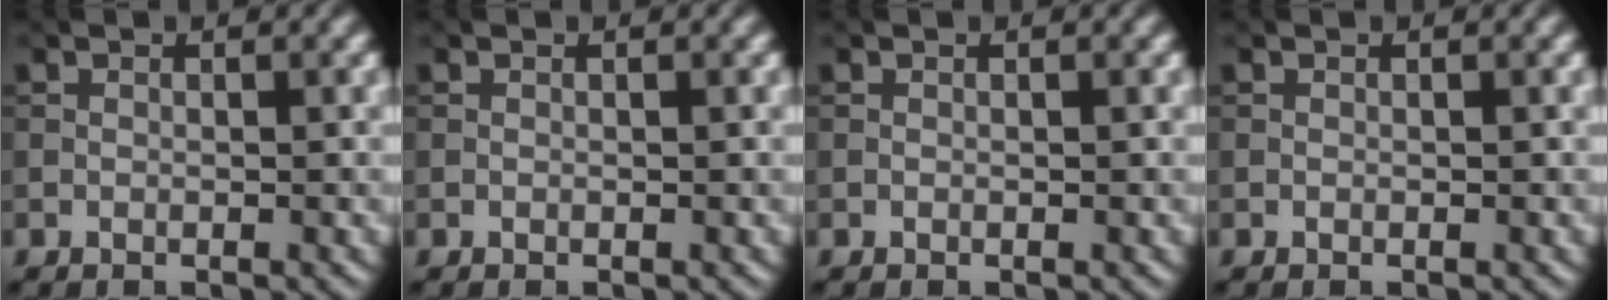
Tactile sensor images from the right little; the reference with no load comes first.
{"total": 0.0}
{"total": 0.0}
{"total": 0.0}